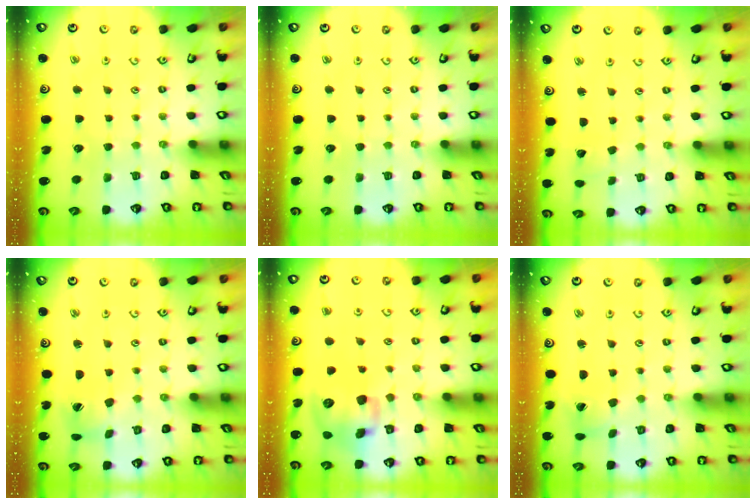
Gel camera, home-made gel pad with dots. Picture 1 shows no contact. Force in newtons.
{"total": 0.0}
{"total": 0.9, "press": 0.9, "slide": 0.1}
{"total": 3.7, "press": 3.7, "slide": 0.5}
{"total": 13.9, "press": 13.7, "slide": 2.4}
{"total": 1.9, "press": 1.9, "slide": 0.2}